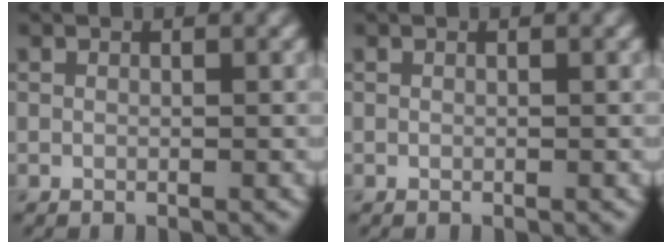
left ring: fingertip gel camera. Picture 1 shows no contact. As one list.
[{"total": 0.0}]